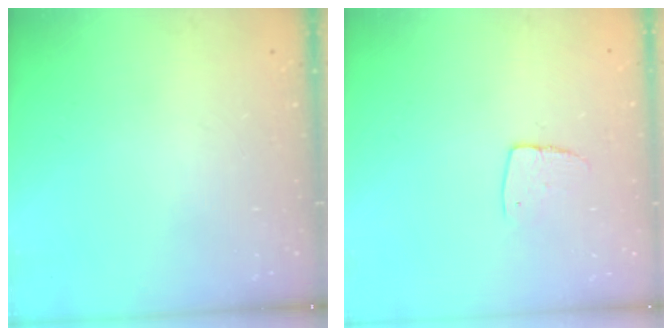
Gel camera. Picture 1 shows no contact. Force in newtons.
{"total": 6.0, "press": 6.0, "slide": 0.3}